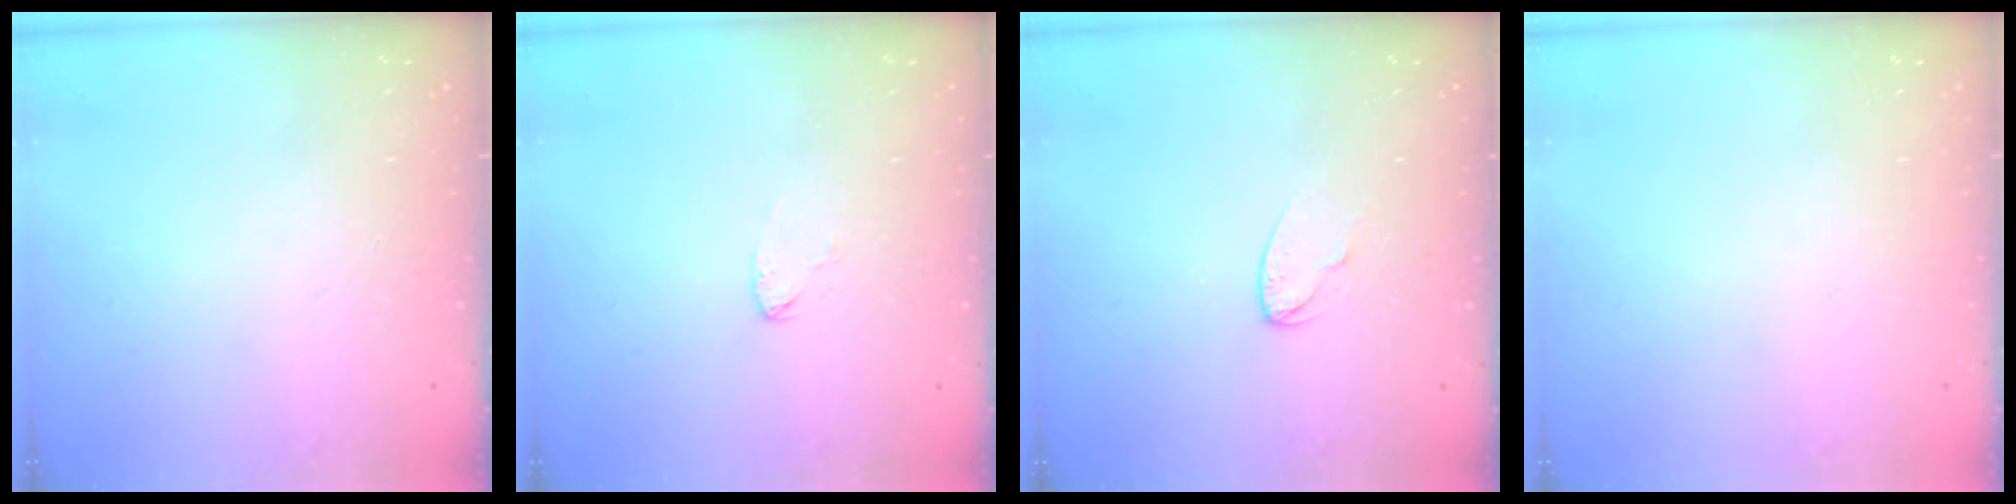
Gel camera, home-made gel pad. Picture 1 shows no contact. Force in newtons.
{"total": 2.6, "press": 2.6, "slide": 0.1}
{"total": 4.0, "press": 4.0, "slide": 0.3}
{"total": 0.0}